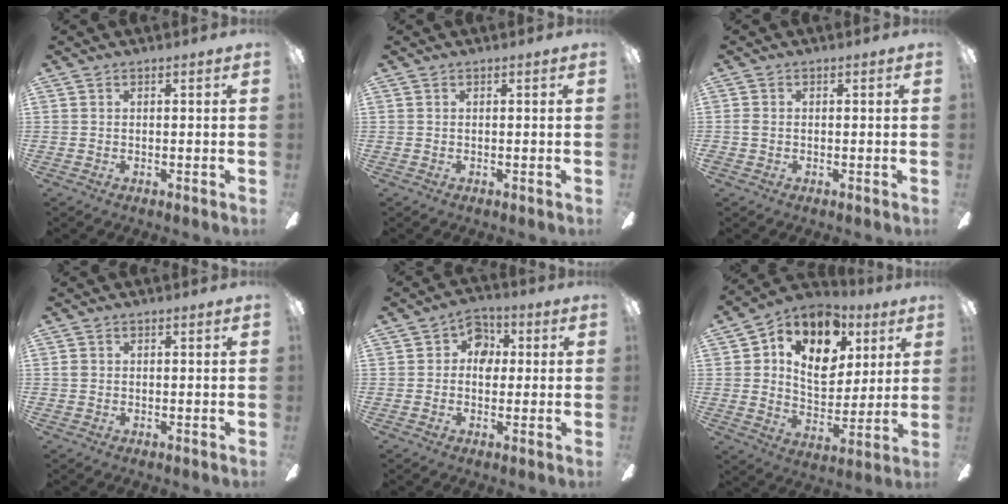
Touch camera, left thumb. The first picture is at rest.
{"total": 0.0}
{"total": 1.4, "force": [-0.4, 1.0, 0.9], "torque": [-0.017, 0.004, -0.009]}
{"total": 1.2, "force": [-0.2, 1.0, 0.6], "torque": [-0.010, 0.006, -0.005]}
{"total": 6.0, "force": [0.4, 5.2, 3.0], "torque": [-0.040, 0.015, 0.005]}
{"total": 14.1, "force": [6.1, 9.6, 8.4], "torque": [-0.143, -0.025, 0.109]}